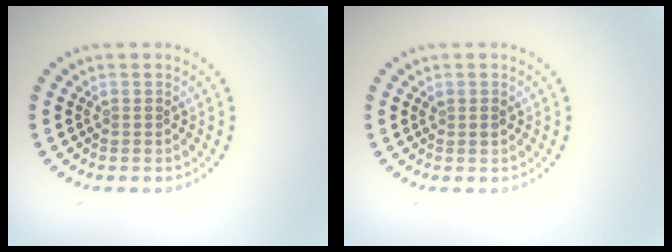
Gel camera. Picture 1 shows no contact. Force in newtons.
{"total": 0.7, "press": 0.6, "slide": 0.2}